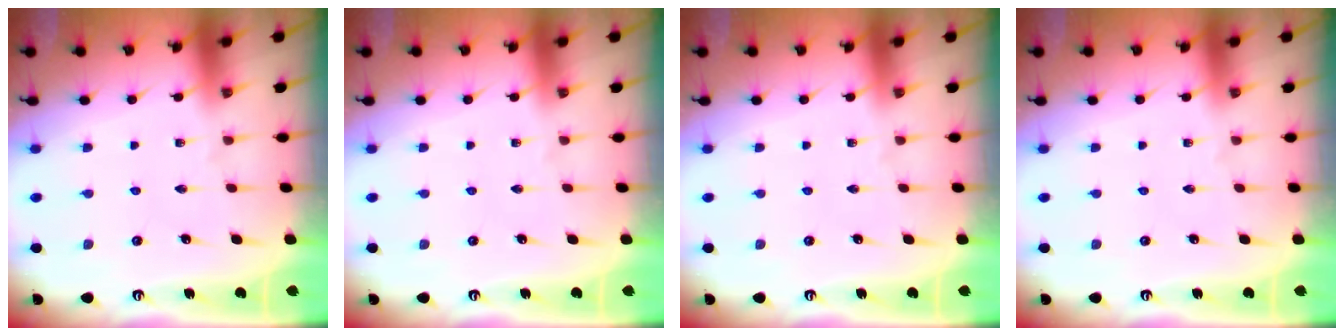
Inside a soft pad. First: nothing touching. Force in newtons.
{"total": 0.0}
{"total": 0.0}
{"total": 0.0}